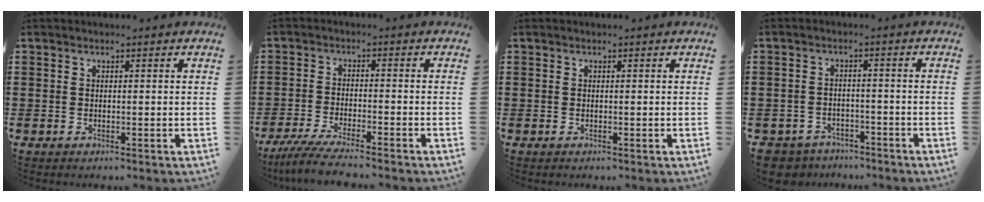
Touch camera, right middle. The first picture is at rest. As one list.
[{"total": 4.9, "force": [-4.4, -0.2, 2.1], "torque": [-0.057, -0.019, -0.088]}, {"total": 0.0}, {"total": 3.7, "force": [-3.6, 0.9, -0.1], "torque": [-0.014, -0.002, -0.079]}]